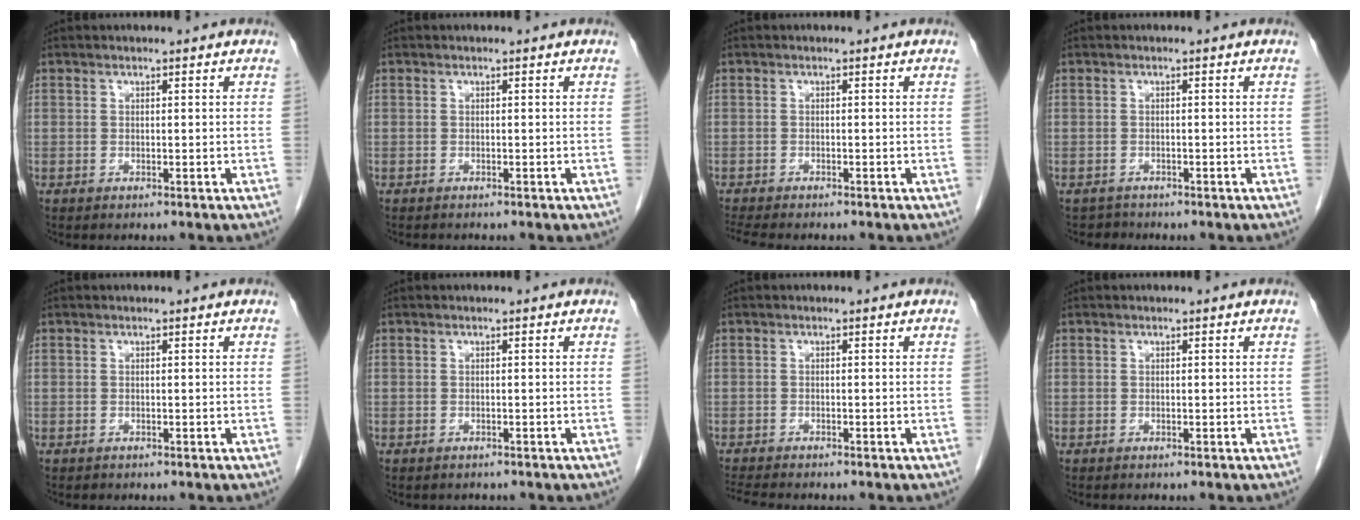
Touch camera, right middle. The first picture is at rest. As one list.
[{"total": 0.9, "force": [-0.8, 0.2, 0.2], "torque": [-0.008, -0.002, -0.013]}, {"total": 5.5, "force": [-4.8, 1.0, 2.5], "torque": [-0.039, -0.010, -0.074]}, {"total": 1.3, "force": [-1.1, 0.4, -0.6], "torque": [0.006, -0.002, -0.019]}, {"total": 0.0}, {"total": 1.1, "force": [-0.9, 0.5, 0.1], "torque": [-0.010, 0.000, -0.013]}, {"total": 4.4, "force": [-4.0, 0.4, 1.8], "torque": [-0.030, -0.014, -0.066]}, {"total": 0.0}]